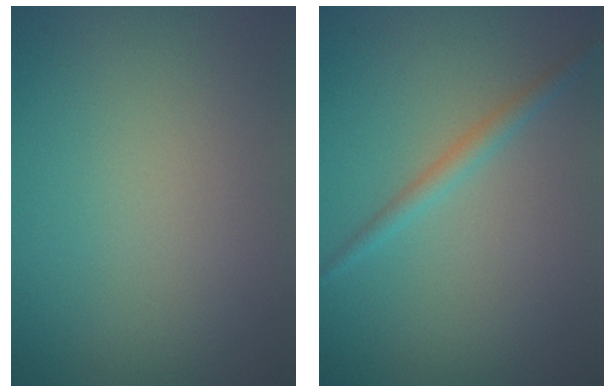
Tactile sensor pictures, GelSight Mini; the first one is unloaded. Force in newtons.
{"total": 1.6, "press": 1.6, "slide": 0.1}